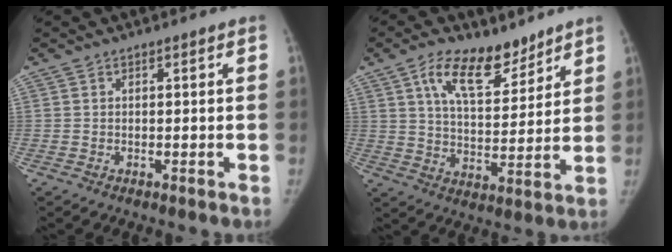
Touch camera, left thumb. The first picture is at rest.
{"total": 12.7, "force": [8.2, 6.2, 7.6], "torque": [-0.100, -0.045, 0.143]}